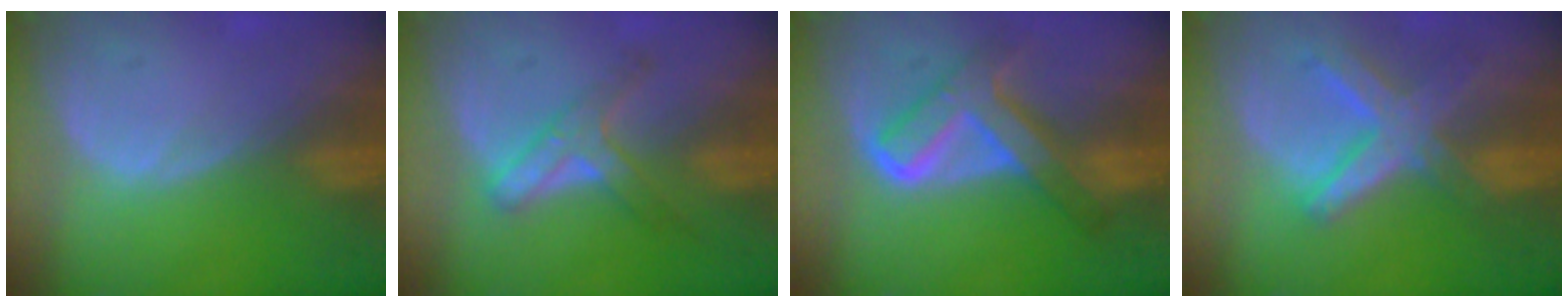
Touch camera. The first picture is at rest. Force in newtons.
{"total": 5.1, "press": 5.1, "slide": 0.3}
{"total": 8.0, "press": 8.0, "slide": 0.6}
{"total": 8.4, "press": 7.1, "slide": 4.3}